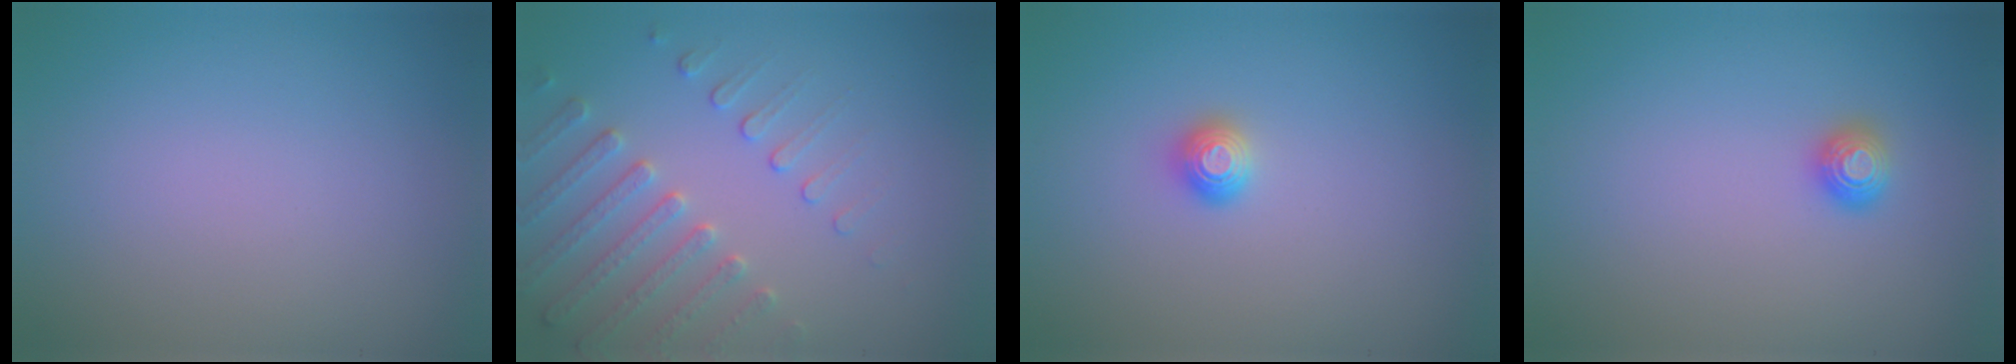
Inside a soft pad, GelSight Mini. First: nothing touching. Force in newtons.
{"total": 3.8, "press": 3.6, "slide": 1.1}
{"total": 1.2, "press": 1.1, "slide": 0.2}
{"total": 1.1, "press": 1.1, "slide": 0.2}